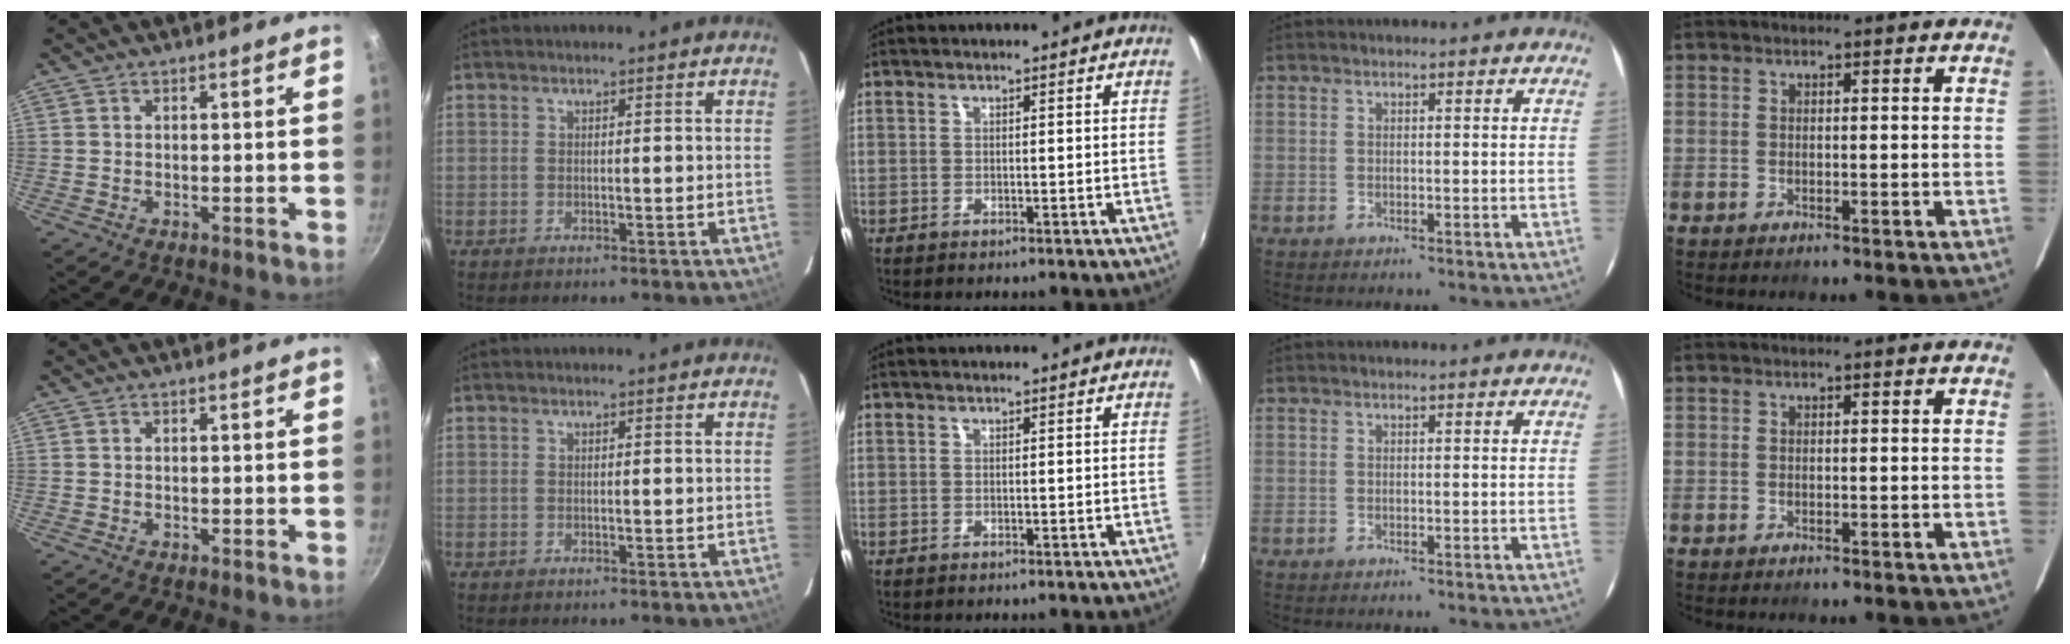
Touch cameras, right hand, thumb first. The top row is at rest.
{}